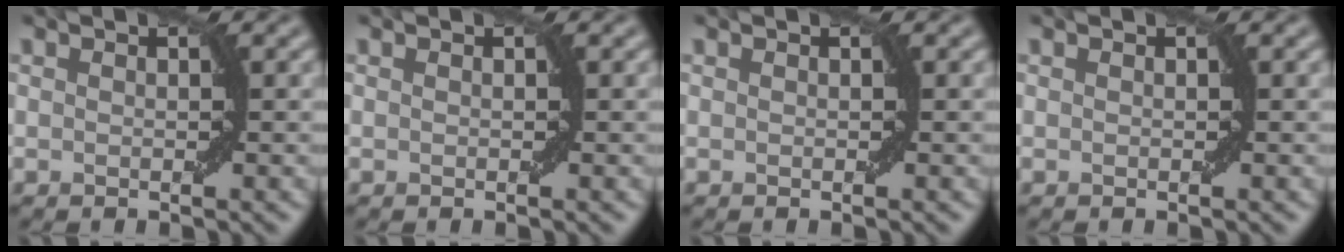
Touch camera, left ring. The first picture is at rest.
{"total": 0.0}
{"total": 0.0}
{"total": 0.0}